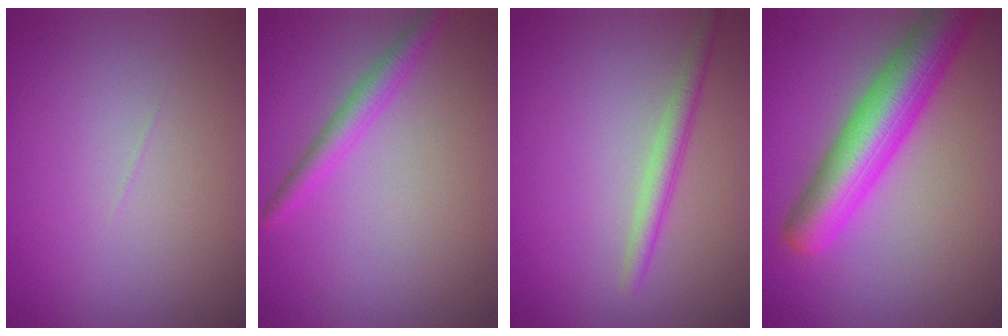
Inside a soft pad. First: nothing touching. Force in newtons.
{"total": 2.4, "press": 2.4, "slide": 0.1}
{"total": 2.1, "press": 2.1, "slide": 0.1}
{"total": 7.8, "press": 7.8, "slide": 0.3}